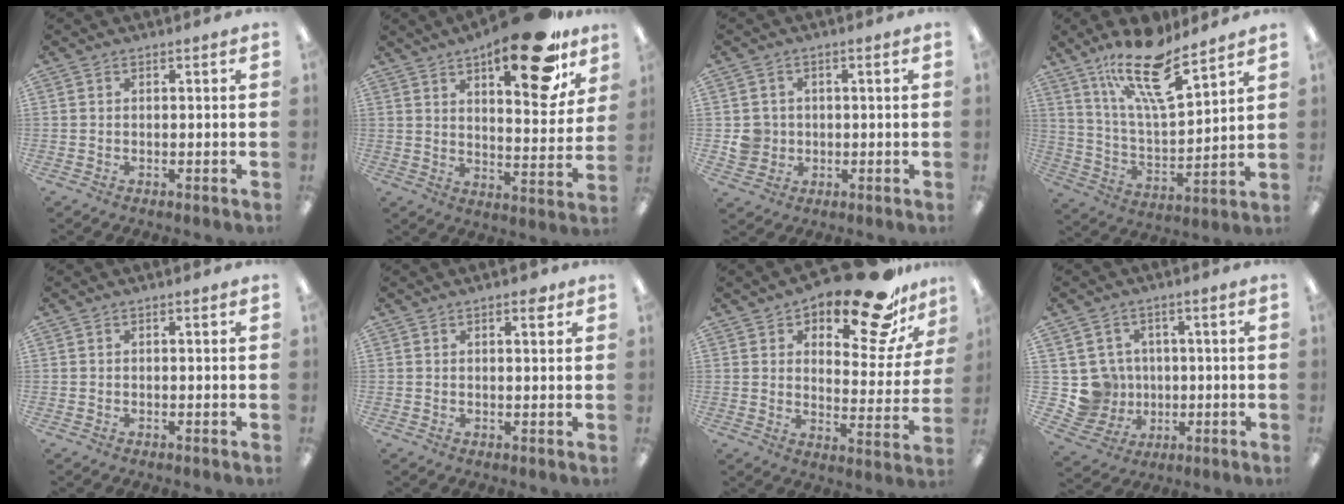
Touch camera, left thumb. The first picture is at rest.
{"total": 20.6, "force": [13.3, 7.3, 13.8], "torque": [-0.183, -0.078, 0.207]}
{"total": 4.8, "force": [-0.1, 4.7, 1.1], "torque": [-0.011, 0.007, -0.001]}
{"total": 19.0, "force": [13.1, 6.1, 12.4], "torque": [-0.216, -0.072, 0.221]}
{"total": 0.0}
{"total": 3.0, "force": [1.8, 1.0, 2.2], "torque": [-0.022, -0.007, 0.024]}
{"total": 19.6, "force": [14.3, 7.0, 11.3], "torque": [-0.164, -0.097, 0.236]}
{"total": 8.2, "force": [0.6, 8.1, 1.0], "torque": [-0.046, 0.004, 0.025]}